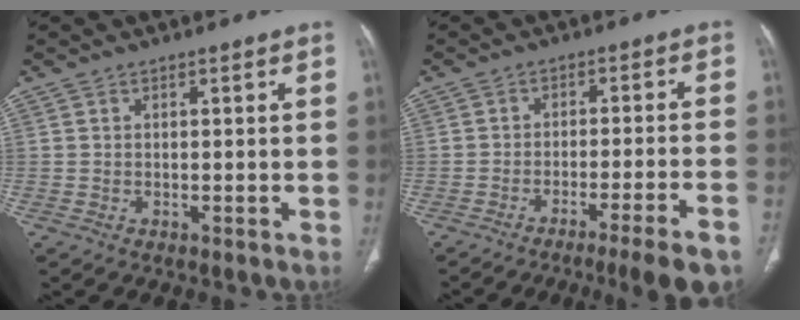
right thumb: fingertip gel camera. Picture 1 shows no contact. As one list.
[{"total": 12.5, "force": [-9.7, 0.0, 7.9], "torque": [-0.110, 0.034, -0.136]}]